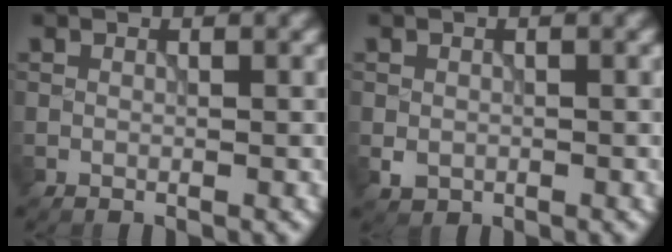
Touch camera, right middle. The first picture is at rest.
{"total": 1.2, "force": [-0.2, 1.1, 0.5], "torque": [-0.009, -0.004, -0.005]}